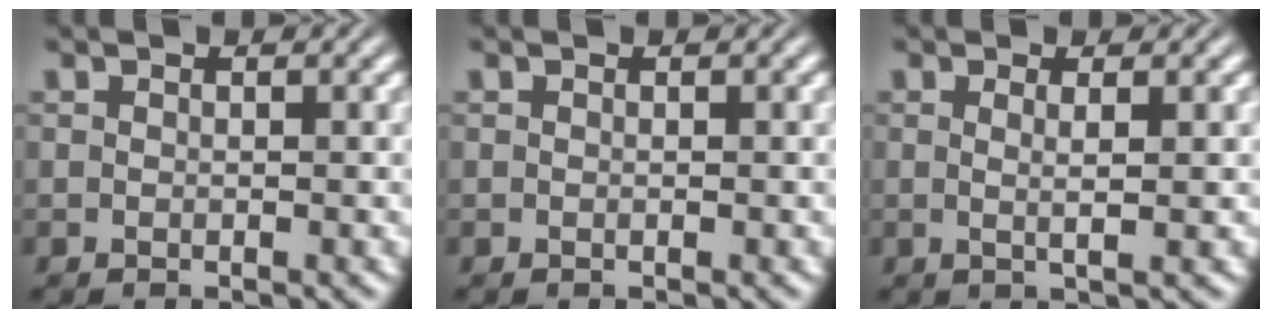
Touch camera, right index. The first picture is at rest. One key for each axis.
{"total": 0.0}
{"total": 1.7, "fx": 0.3, "fy": -1.1, "fz": 1.2, "tx": -0.020, "ty": -0.011, "tz": 0.012}